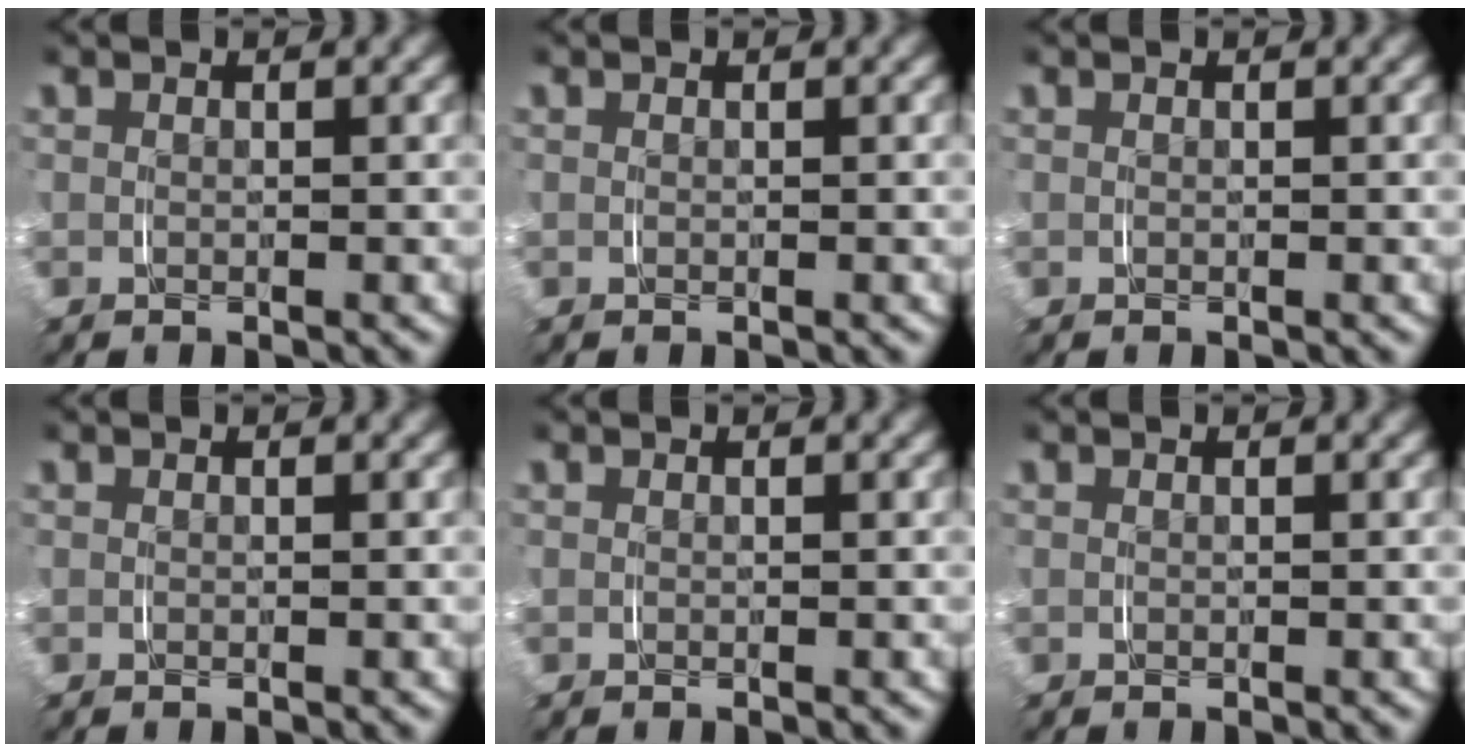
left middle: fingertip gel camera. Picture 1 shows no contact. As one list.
[{"total": 0.0}, {"total": 0.0}, {"total": 0.0}, {"total": 0.0}, {"total": 0.0}]